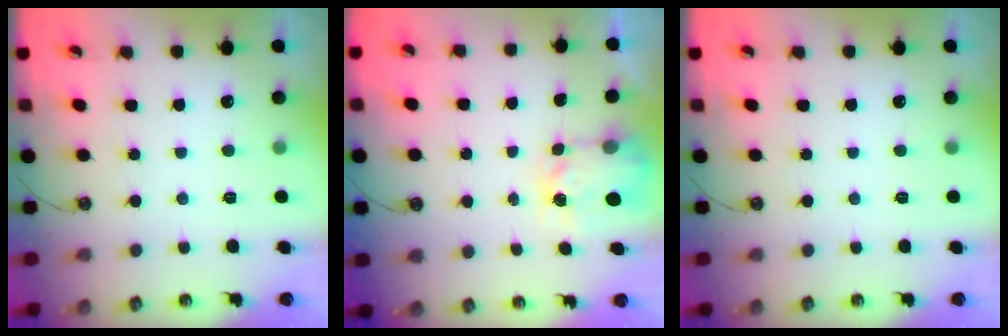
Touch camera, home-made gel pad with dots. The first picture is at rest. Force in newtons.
{"total": 4.0, "press": 3.9, "slide": 0.6}
{"total": 0.0}